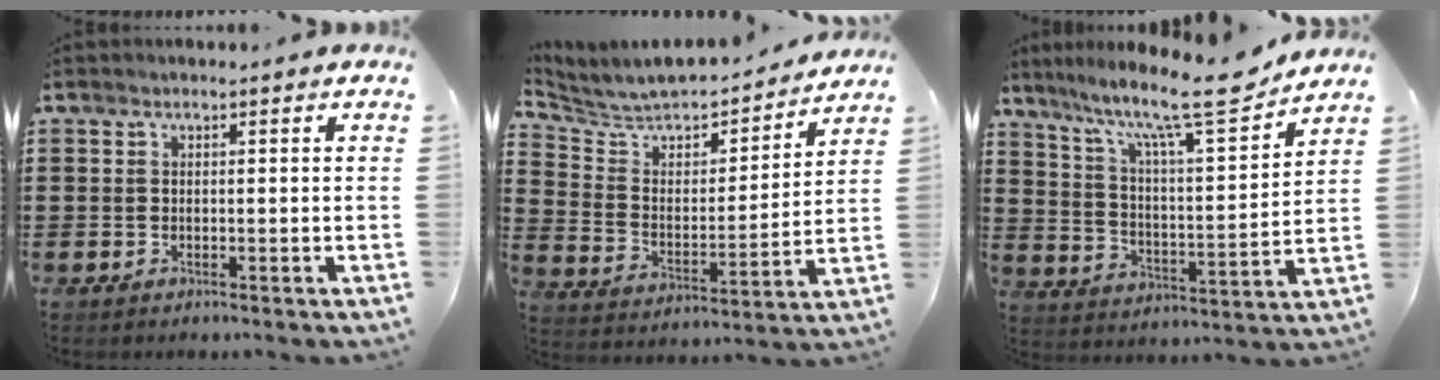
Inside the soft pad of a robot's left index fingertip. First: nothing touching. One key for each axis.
{"total": 5.0, "fx": 4.7, "fy": 1.6, "fz": 0.7, "tx": -0.048, "ty": -0.043, "tz": 0.074}
{"total": 12.8, "fx": 10.6, "fy": 1.1, "fz": 7.0, "tx": -0.151, "ty": -0.074, "tz": 0.172}